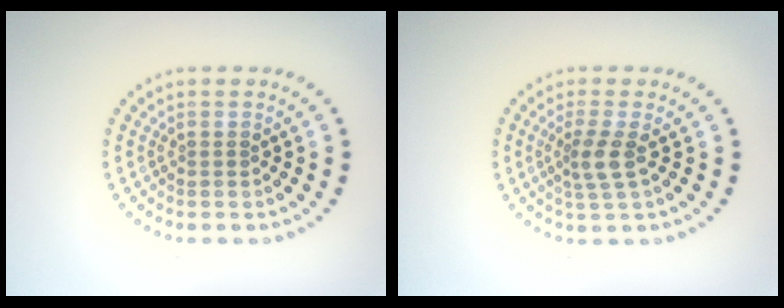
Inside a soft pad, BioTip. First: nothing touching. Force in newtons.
{"total": 2.3, "press": 1.9, "slide": 1.4}